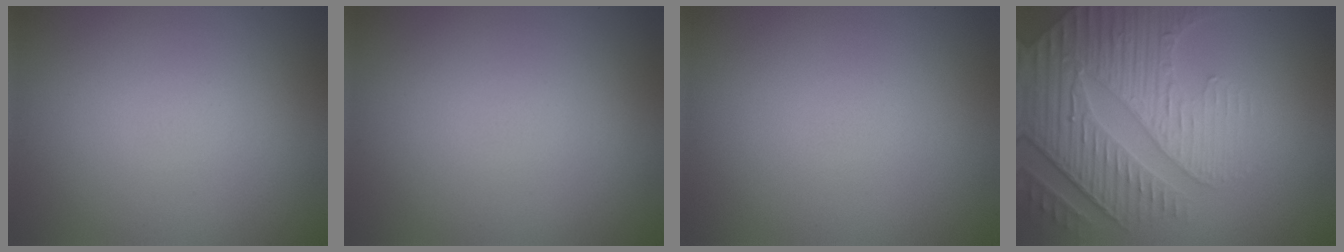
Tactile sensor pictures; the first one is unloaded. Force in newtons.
{"total": 0.0}
{"total": 0.0}
{"total": 7.4, "press": 5.6, "slide": 4.8}